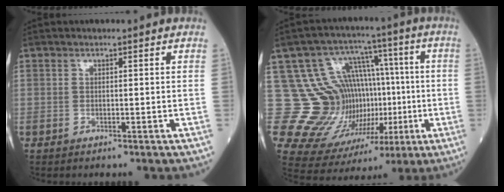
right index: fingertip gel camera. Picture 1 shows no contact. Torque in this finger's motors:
{"motor_torque": [0.13, 0.06, 0.01, -0.05]}